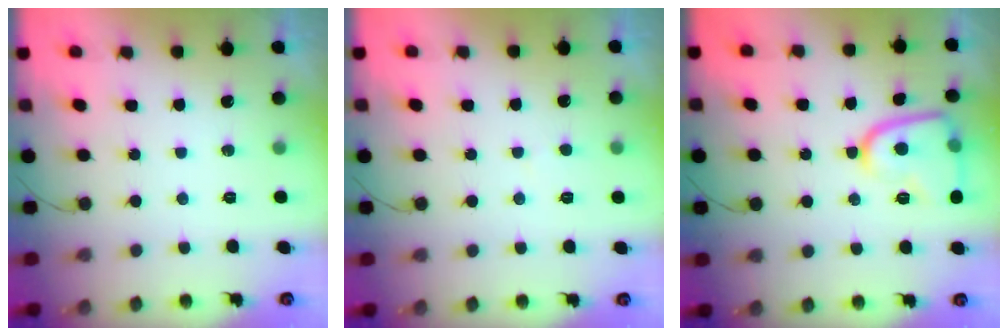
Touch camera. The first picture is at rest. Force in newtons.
{"total": 2.4, "press": 2.4, "slide": 0.2}
{"total": 12.0, "press": 12.0, "slide": 0.6}